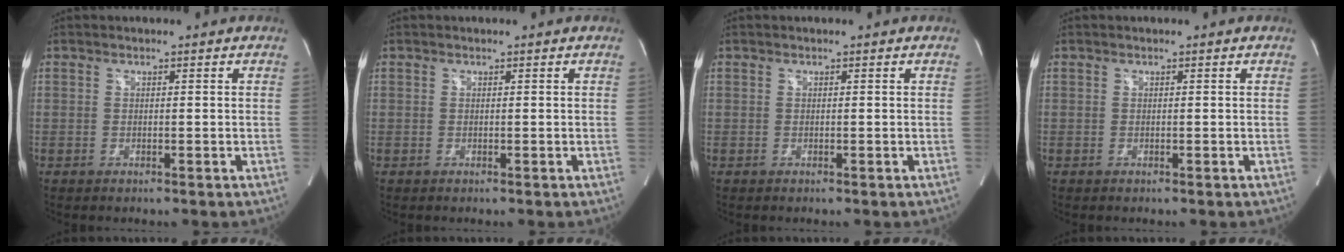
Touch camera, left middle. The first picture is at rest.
{"total": 0.0}
{"total": 0.0}
{"total": 0.0}